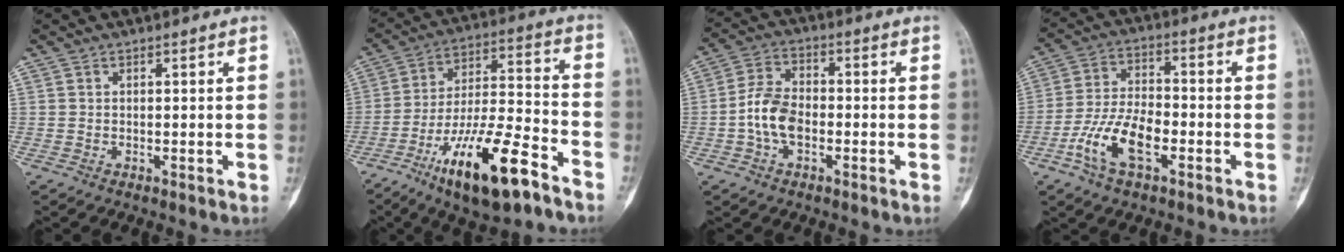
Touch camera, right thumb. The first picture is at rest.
{"total": 19.3, "force": [-11.2, 5.3, 14.8], "torque": [-0.268, 0.063, -0.193]}
{"total": 7.9, "force": [-2.1, 5.0, 5.8], "torque": [-0.110, 0.025, -0.049]}
{"total": 10.7, "force": [-4.5, 4.6, 8.6], "torque": [-0.175, 0.024, -0.088]}